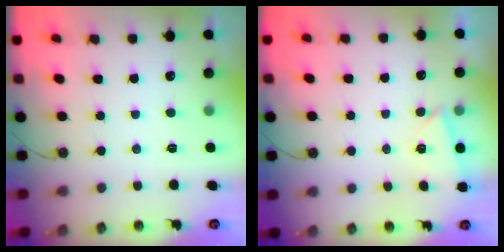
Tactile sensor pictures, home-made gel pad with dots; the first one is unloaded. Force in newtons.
{"total": 3.3, "press": 2.5, "slide": 2.2}